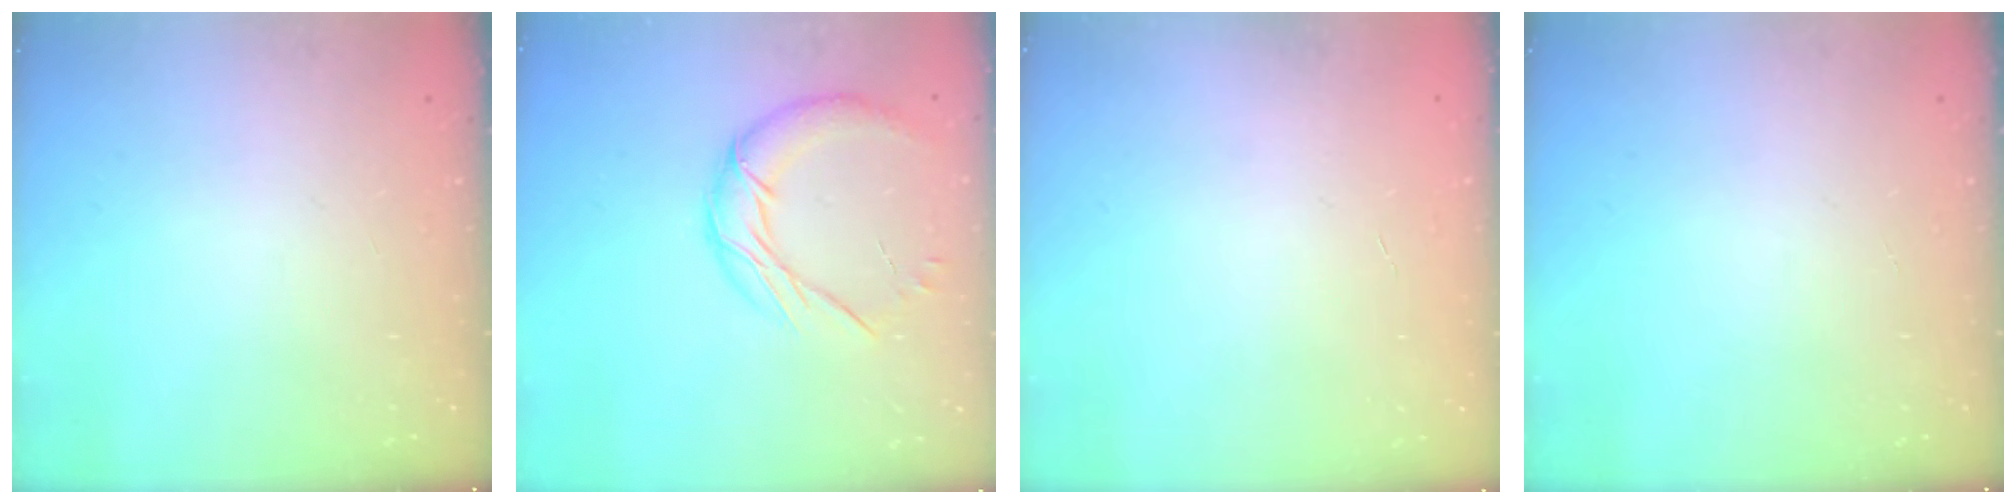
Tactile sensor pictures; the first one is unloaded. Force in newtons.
{"total": 11.8, "press": 11.7, "slide": 0.8}
{"total": 0.5, "press": 0.5, "slide": 0.1}
{"total": 0.0}